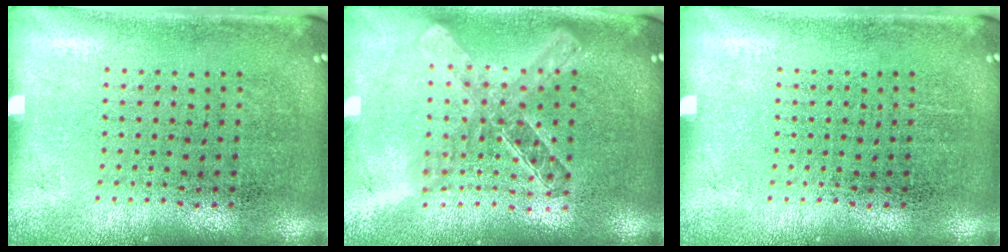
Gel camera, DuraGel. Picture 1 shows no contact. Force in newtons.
{"total": 2.0, "press": 1.7, "slide": 1.2}
{"total": 0.0}